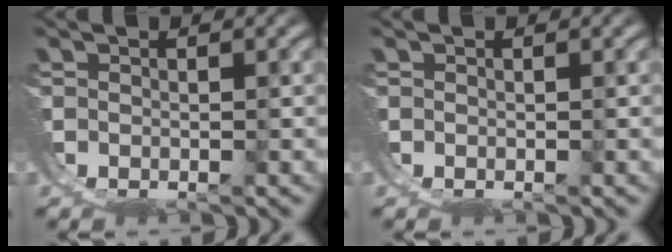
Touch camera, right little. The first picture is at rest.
{"total": 0.0}